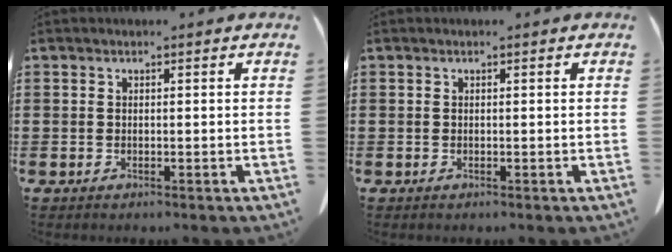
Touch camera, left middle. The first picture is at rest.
{"total": 0.0}